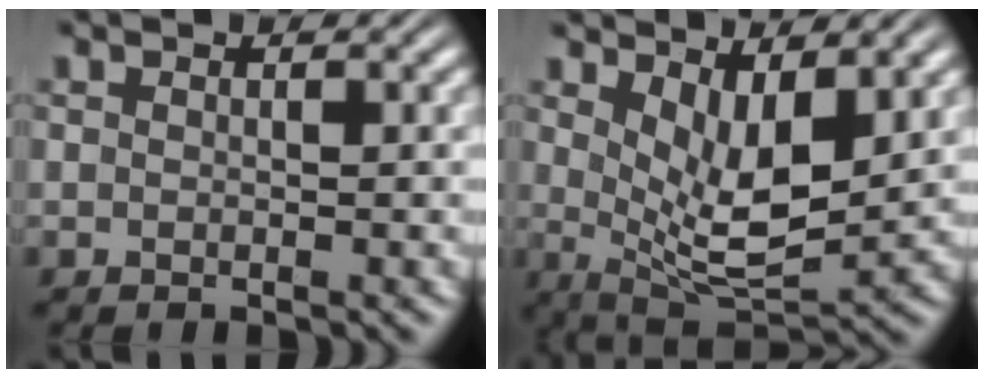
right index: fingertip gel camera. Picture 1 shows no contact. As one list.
[{"total": 7.6, "force": [1.4, 3.8, 6.5], "torque": [-0.093, -0.025, 0.032]}]